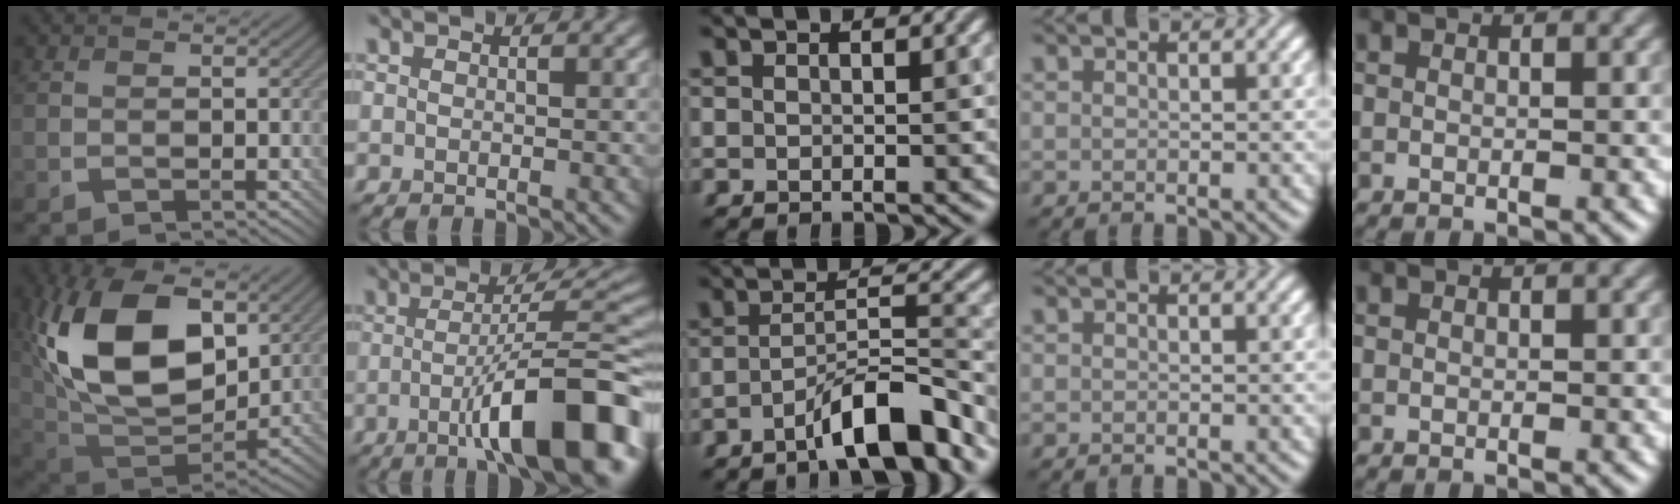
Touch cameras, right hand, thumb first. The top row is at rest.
{"thumb": {"total": 17.5, "force": [5.6, 10.1, 13.2], "torque": [-0.278, 0.010, 0.104]}, "index": {"total": 12.1, "force": [-4.1, 2.7, 11.0], "torque": [-0.148, 0.010, -0.062]}, "middle": {"total": 6.7, "force": [-4.2, 1.3, 5.0], "torque": [-0.077, 0.012, -0.070]}}